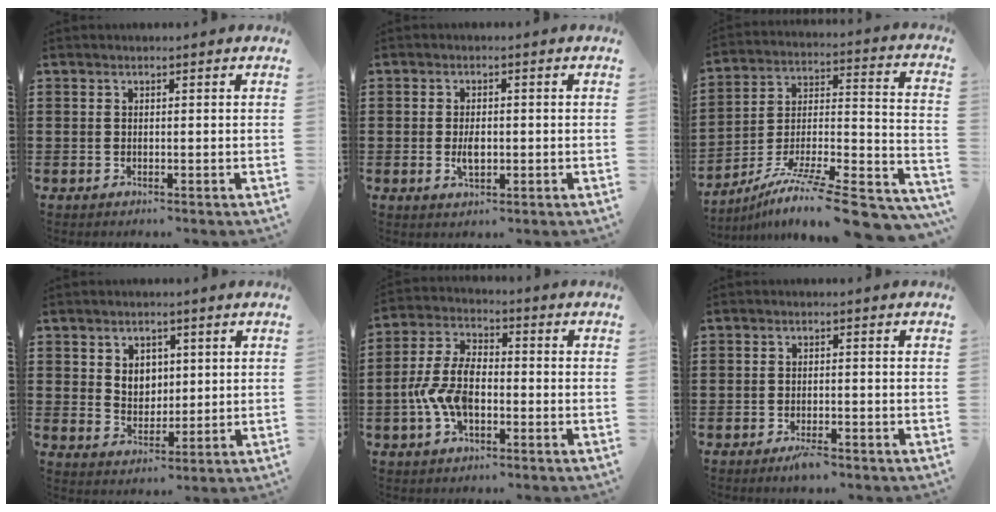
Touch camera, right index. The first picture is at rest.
{"total": 2.8, "force": [-0.4, 1.2, 2.5], "torque": [-0.048, -0.001, -0.005]}
{"total": 11.1, "force": [-8.5, 0.7, 7.1], "torque": [-0.107, 0.003, -0.157]}
{"total": 3.9, "force": [1.7, 3.2, 1.4], "torque": [-0.033, 0.008, 0.028]}
{"total": 8.0, "force": [-2.1, 4.3, 6.4], "torque": [-0.161, -0.004, -0.047]}
{"total": 1.9, "force": [-1.4, 0.5, 1.2], "torque": [-0.021, 0.002, -0.026]}